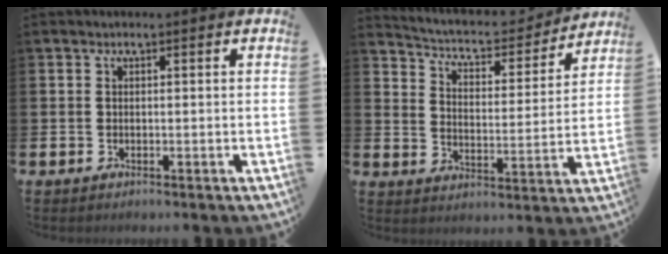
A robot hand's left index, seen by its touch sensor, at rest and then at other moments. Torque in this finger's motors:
{"motor_torque": [0.97, -1.17, 0.35, 0.04]}